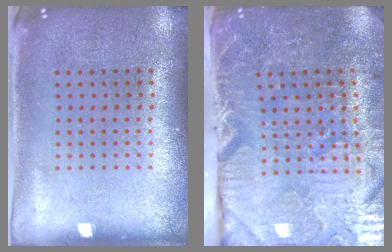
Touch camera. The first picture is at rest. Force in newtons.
{"total": 4.1, "press": 4.1, "slide": 0.8}